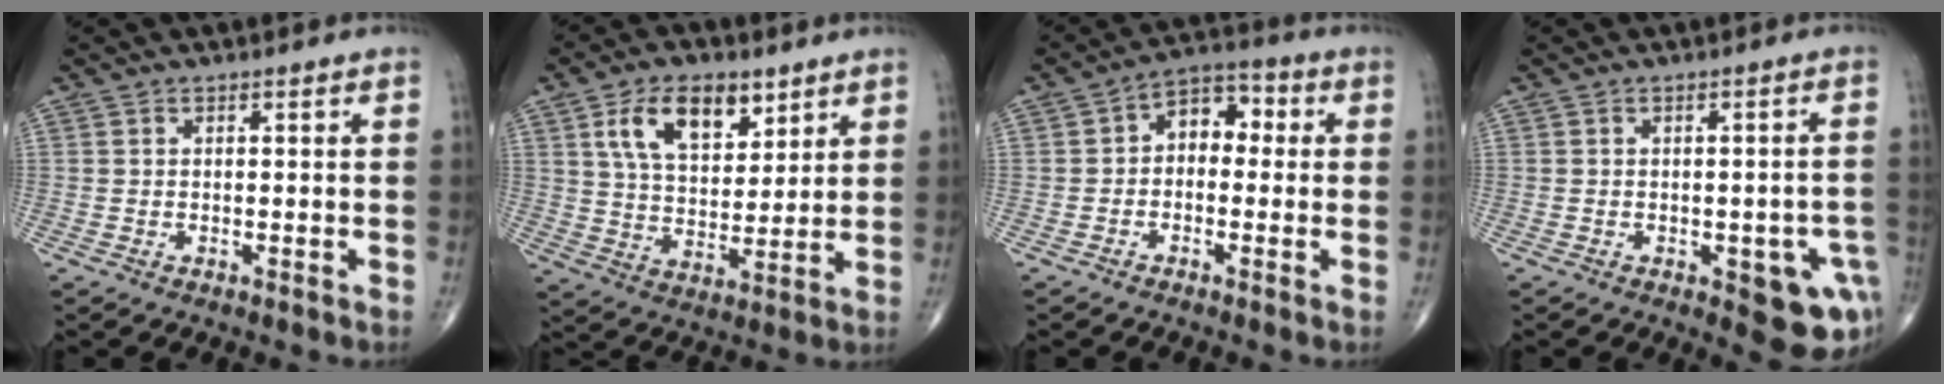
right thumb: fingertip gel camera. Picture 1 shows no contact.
{"total": 13.1, "force": [6.4, 7.3, 8.7], "torque": [-0.120, -0.027, 0.120]}
{"total": 7.2, "force": [0.3, 4.9, 5.2], "torque": [-0.046, 0.028, -0.012]}
{"total": 10.1, "force": [-3.7, 4.1, 8.4], "torque": [-0.065, 0.010, -0.038]}